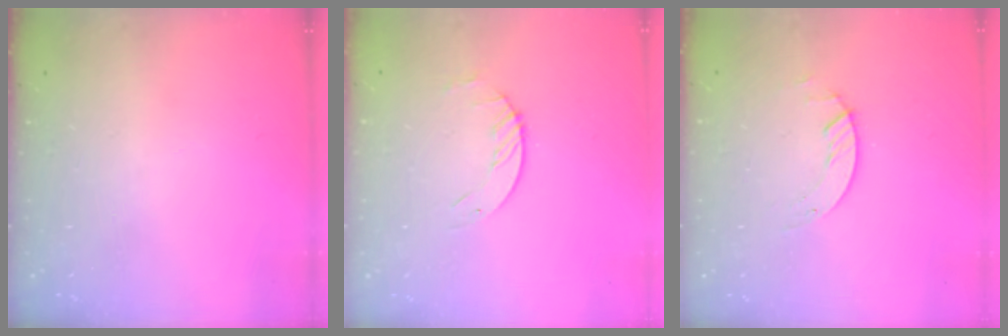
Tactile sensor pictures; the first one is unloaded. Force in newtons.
{"total": 1.6, "press": 1.6, "slide": 0.2}
{"total": 1.3, "press": 1.2, "slide": 0.1}